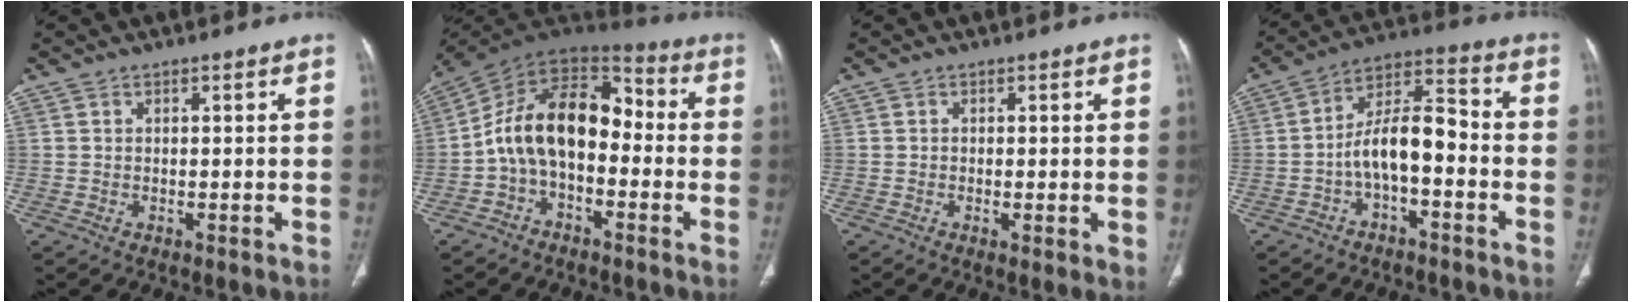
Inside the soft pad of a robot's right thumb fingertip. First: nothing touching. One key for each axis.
{"total": 15.0, "fx": -2.3, "fy": 9.4, "fz": 11.4, "tx": -0.171, "ty": 0.067, "tz": -0.052}
{"total": 2.4, "fx": -0.2, "fy": 0.7, "fz": 2.3, "tx": -0.042, "ty": -0.010, "tz": -0.007}
{"total": 10.6, "fx": -3.0, "fy": 4.7, "fz": 9.0, "tx": -0.151, "ty": 0.054, "tz": -0.060}